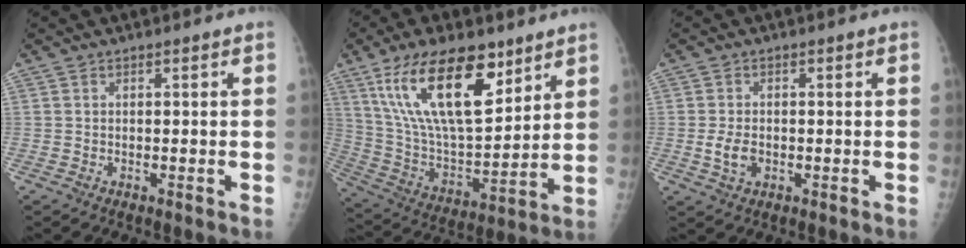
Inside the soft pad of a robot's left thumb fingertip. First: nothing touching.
{"total": 21.9, "force": [12.0, 9.3, 15.8], "torque": [-0.260, -0.050, 0.228]}
{"total": 3.6, "force": [-0.6, 2.5, 2.5], "torque": [-0.045, -0.002, -0.009]}